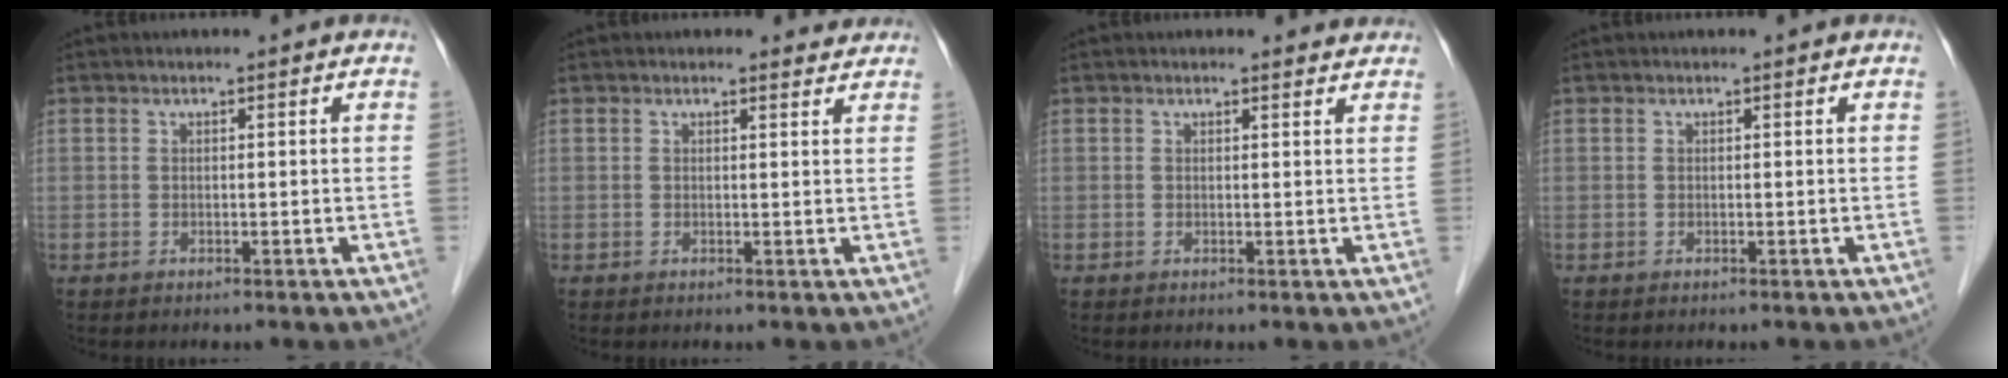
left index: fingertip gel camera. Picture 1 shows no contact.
{"total": 1.8, "force": [1.7, 0.6, -0.1], "torque": [-0.005, -0.006, 0.011]}
{"total": 1.9, "force": [1.8, 0.6, 0.0], "torque": [-0.005, -0.006, 0.011]}
{"total": 0.0}